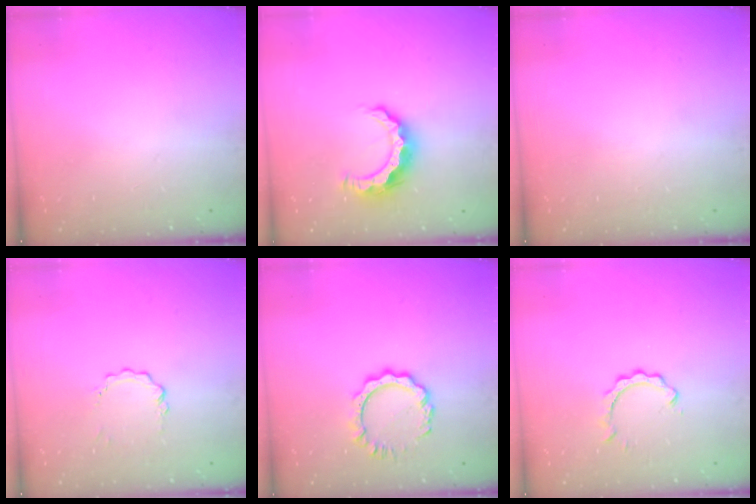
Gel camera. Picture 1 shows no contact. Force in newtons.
{"total": 8.1, "press": 8.0, "slide": 0.3}
{"total": 0.0}
{"total": 3.3, "press": 3.3, "slide": 0.3}
{"total": 7.4, "press": 7.4, "slide": 0.7}
{"total": 2.3, "press": 2.3, "slide": 0.2}